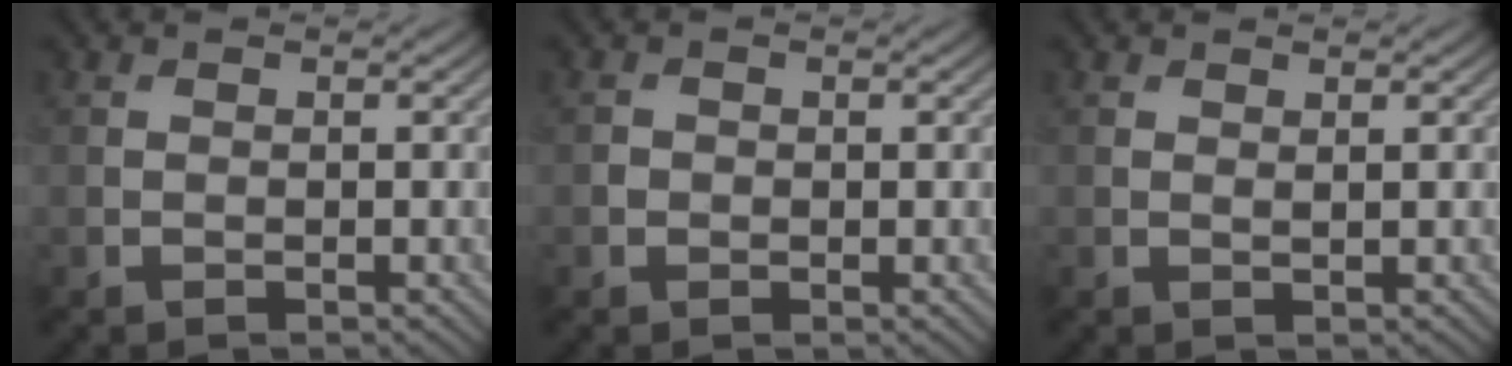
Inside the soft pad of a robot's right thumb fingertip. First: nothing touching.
{"total": 0.8, "force": [-0.2, 0.7, 0.1], "torque": [0.001, -0.005, -0.008]}
{"total": 0.6, "force": [0.5, 0.0, 0.2], "torque": [-0.004, -0.002, 0.009]}